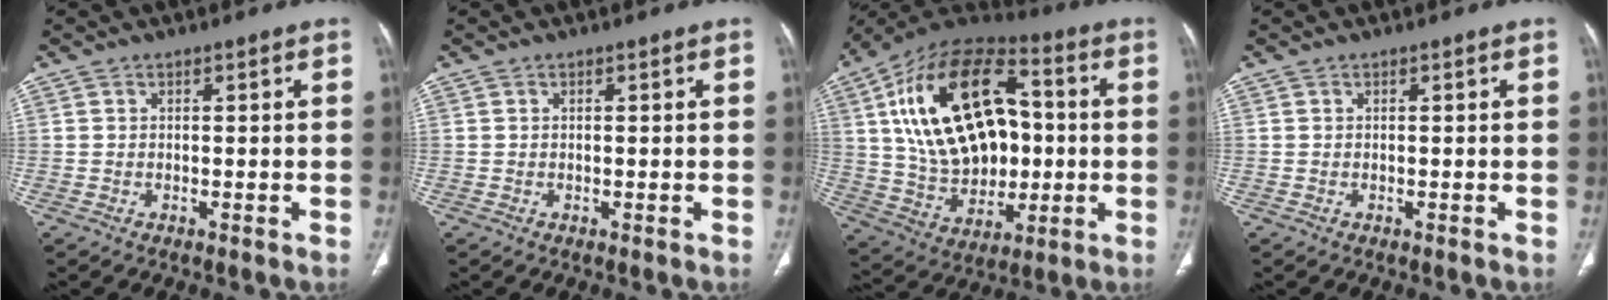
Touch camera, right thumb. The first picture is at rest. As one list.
[{"total": 0.0}, {"total": 27.4, "force": [3.5, 17.1, 21.2], "torque": [-0.341, 0.012, 0.066]}, {"total": 0.0}]